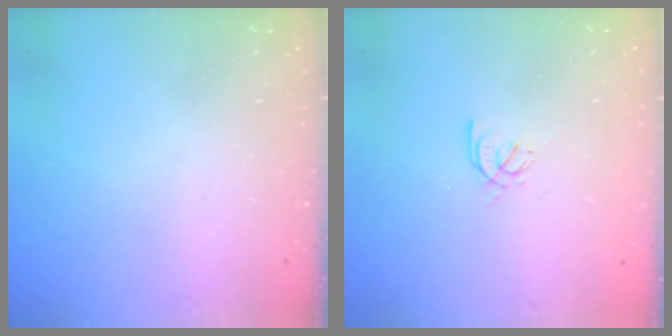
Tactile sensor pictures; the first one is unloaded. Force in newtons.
{"total": 1.7, "press": 1.6, "slide": 0.5}